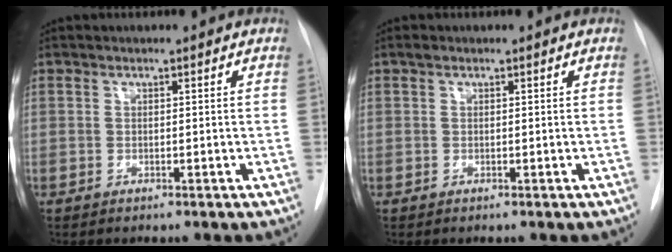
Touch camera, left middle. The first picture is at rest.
{"total": 0.5, "force": [0.4, 0.3, 0.3], "torque": [-0.008, 0.010, 0.008]}